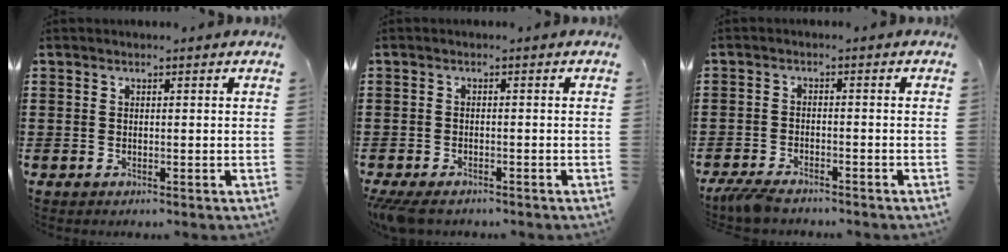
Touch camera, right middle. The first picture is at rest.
{"total": 2.1, "force": [-1.7, 0.5, 1.1], "torque": [-0.033, -0.003, -0.038]}
{"total": 3.3, "force": [-3.0, 0.5, 1.1], "torque": [-0.033, -0.002, -0.064]}